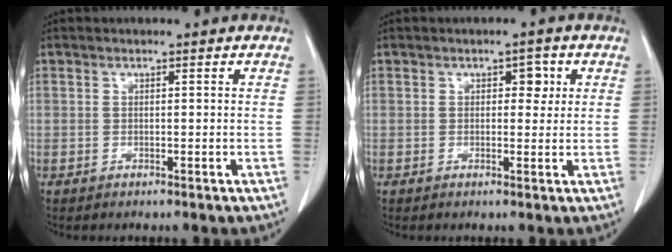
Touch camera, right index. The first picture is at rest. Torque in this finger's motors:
{"motor_torque": [0.04, 0.07, 0.01, 0.00]}